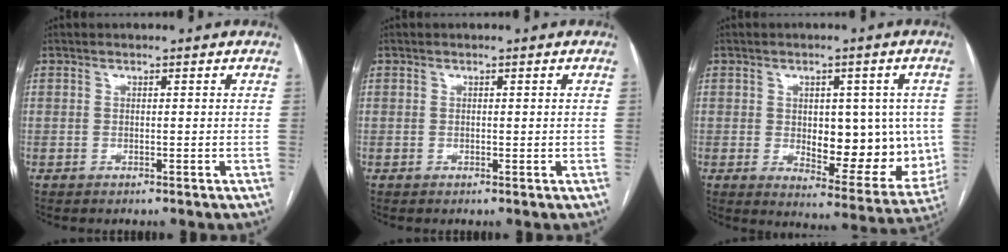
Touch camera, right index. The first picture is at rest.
{"total": 0.0}
{"total": 13.9, "force": [-0.4, 6.6, 12.2], "torque": [-0.151, 0.003, 0.014]}